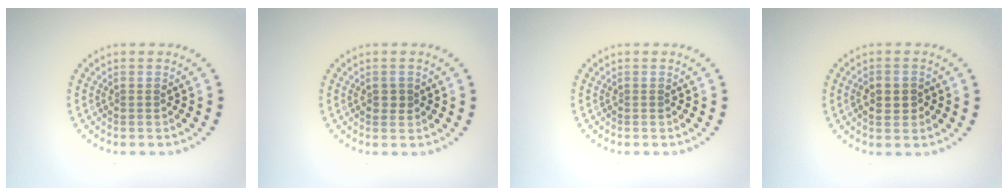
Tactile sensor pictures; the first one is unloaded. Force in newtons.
{"total": 1.2, "press": 1.2, "slide": 0.1}
{"total": 0.0}
{"total": 2.4, "press": 2.4, "slide": 0.2}